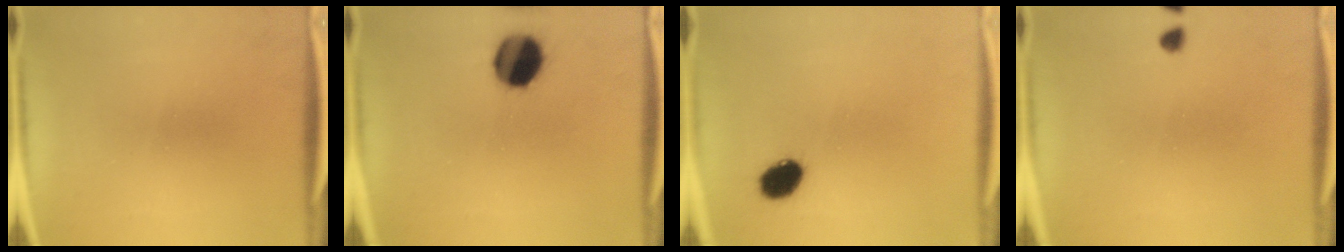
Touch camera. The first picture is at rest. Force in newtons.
{"total": 11.5}
{"total": 6.2}
{"total": 1.2}